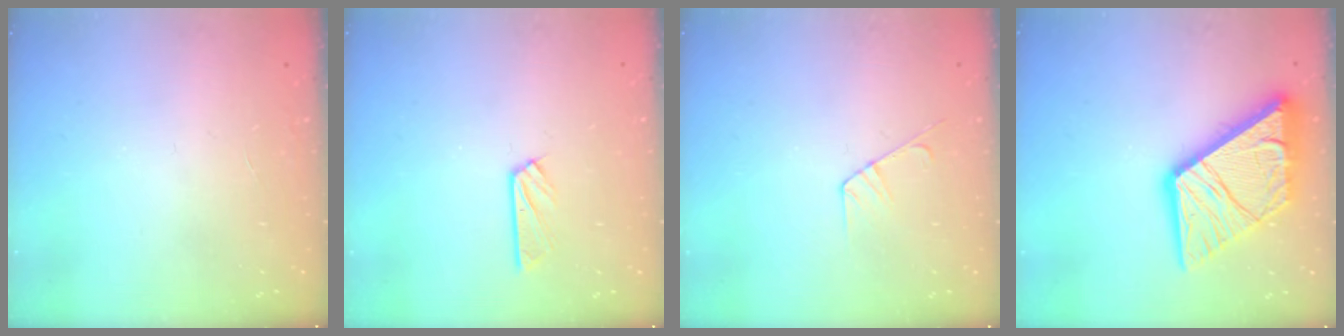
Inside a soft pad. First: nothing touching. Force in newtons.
{"total": 4.1, "press": 4.1, "slide": 0.4}
{"total": 5.9, "press": 5.9, "slide": 0.7}
{"total": 21.7, "press": 21.5, "slide": 2.5}